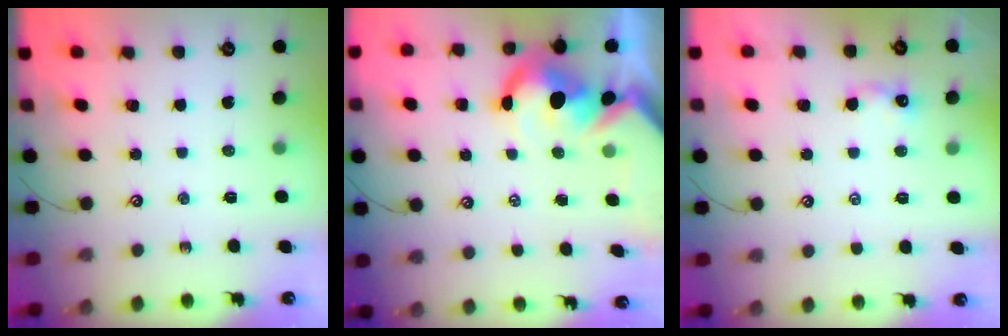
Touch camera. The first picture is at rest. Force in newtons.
{"total": 9.3, "press": 9.2, "slide": 1.7}
{"total": 0.7, "press": 0.5, "slide": 0.5}